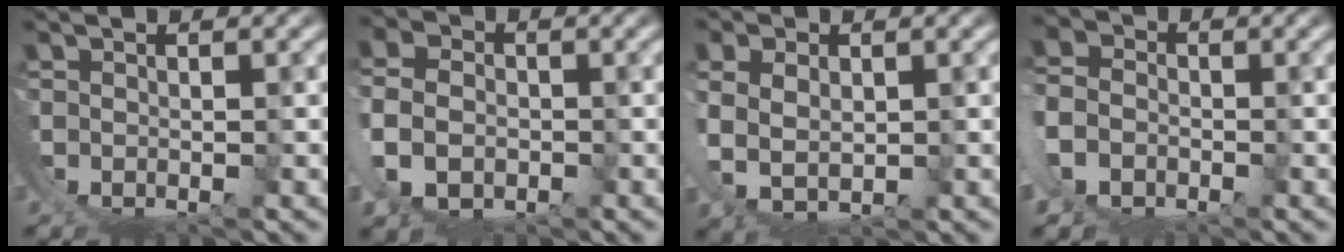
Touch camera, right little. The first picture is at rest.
{"total": 6.0, "force": [1.1, 4.9, 3.2], "torque": [-0.091, -0.027, 0.027]}
{"total": 4.5, "force": [2.0, 2.6, 3.1], "torque": [-0.075, -0.021, 0.050]}
{"total": 7.2, "force": [1.5, 6.3, 3.1], "torque": [-0.099, -0.020, 0.020]}